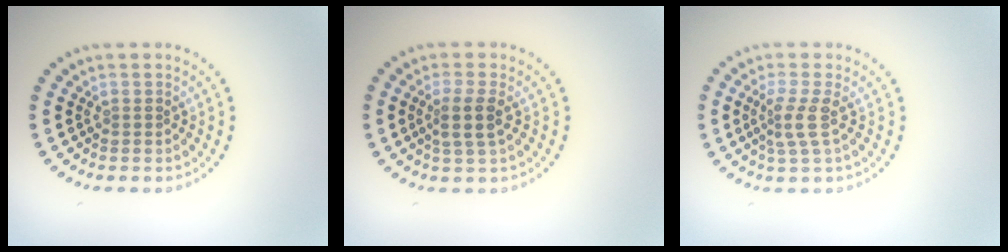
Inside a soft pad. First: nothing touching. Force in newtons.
{"total": 2.3, "press": 1.9, "slide": 1.3}
{"total": 2.4, "press": 1.7, "slide": 1.7}